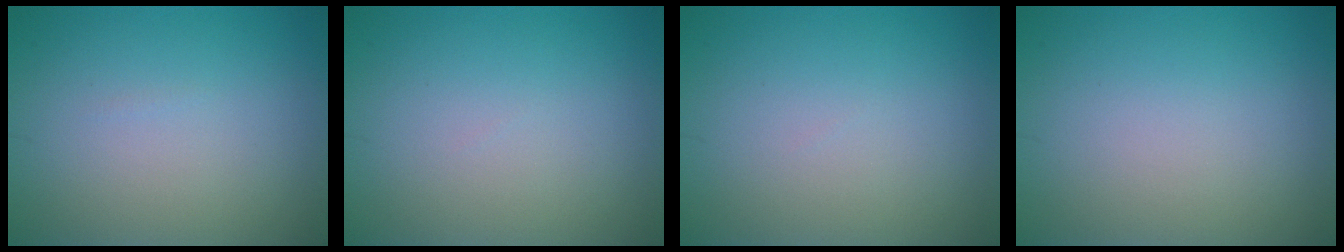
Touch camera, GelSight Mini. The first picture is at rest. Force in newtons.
{"total": 0.0}
{"total": 0.0}
{"total": 0.0}